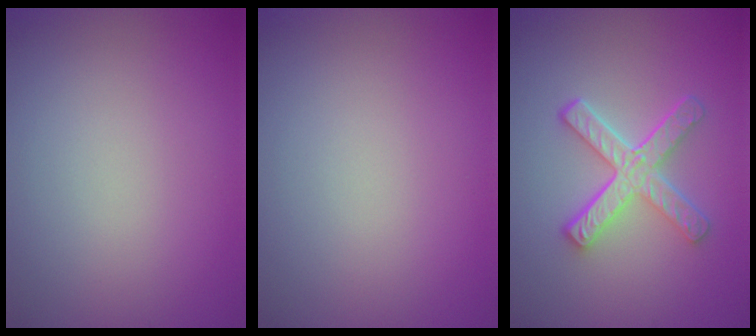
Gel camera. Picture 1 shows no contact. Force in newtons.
{"total": 0.0}
{"total": 4.8, "press": 3.6, "slide": 3.2}